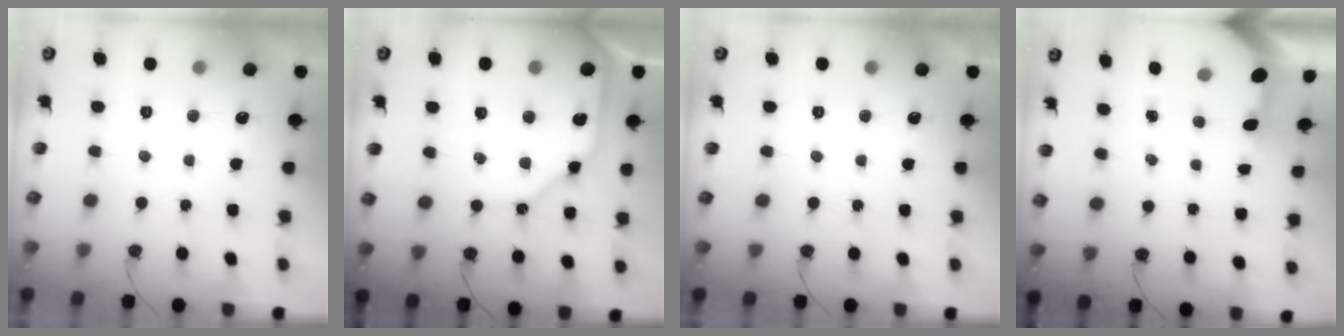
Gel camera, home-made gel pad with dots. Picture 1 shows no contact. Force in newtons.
{"total": 13.3, "press": 13.2, "slide": 1.6}
{"total": 0.0}
{"total": 3.4, "press": 3.4, "slide": 0.3}